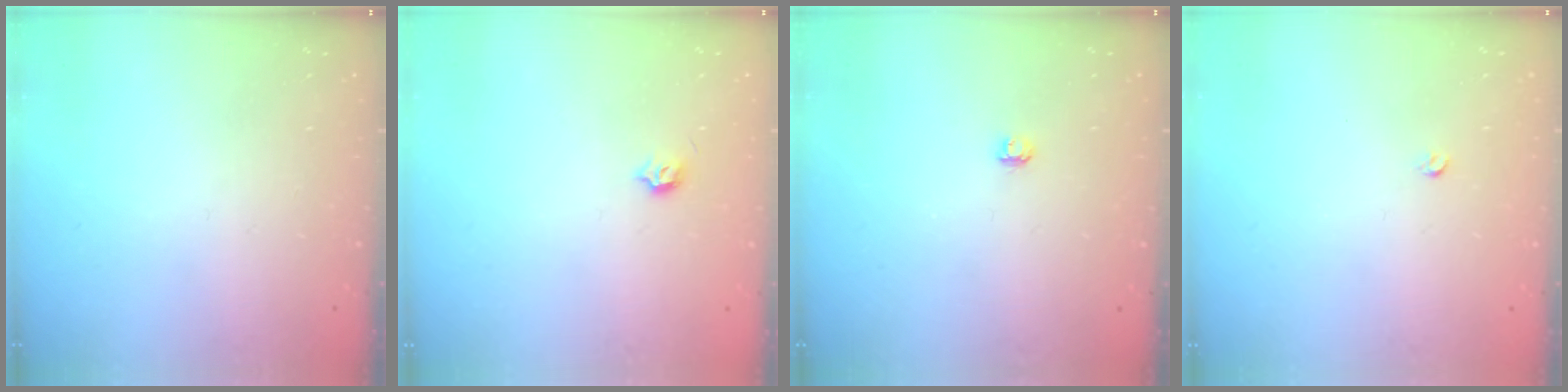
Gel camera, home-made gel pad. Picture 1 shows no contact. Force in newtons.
{"total": 3.7, "press": 3.6, "slide": 0.6}
{"total": 2.9, "press": 2.9, "slide": 0.3}
{"total": 2.6, "press": 2.5, "slide": 0.4}